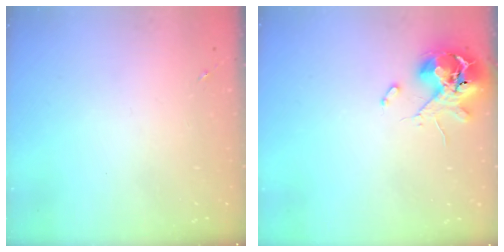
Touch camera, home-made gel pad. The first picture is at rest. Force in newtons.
{"total": 10.7, "press": 10.6, "slide": 1.6}